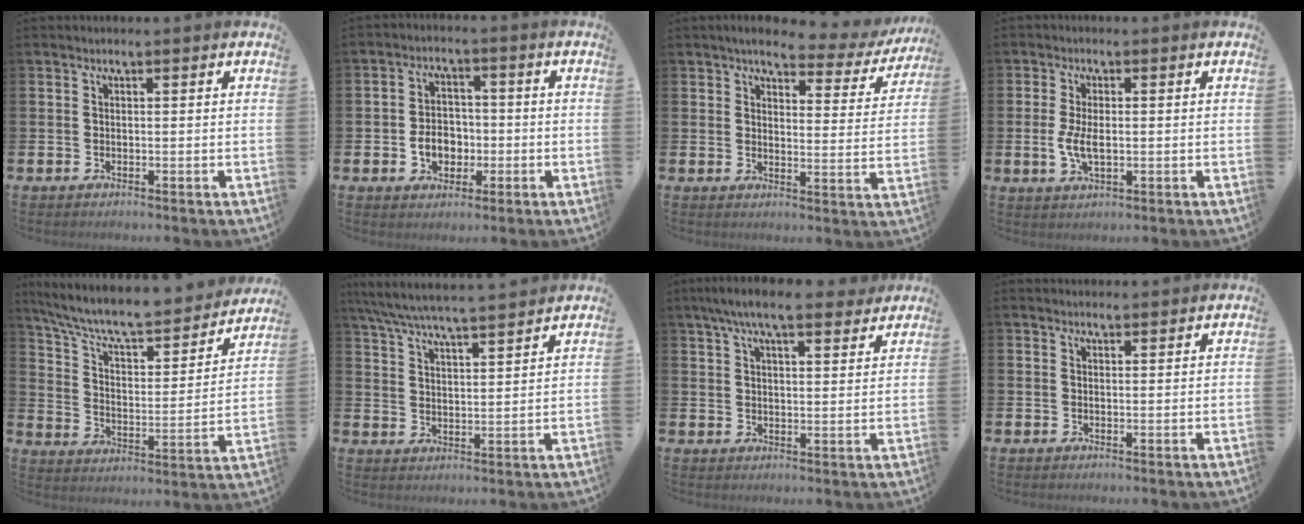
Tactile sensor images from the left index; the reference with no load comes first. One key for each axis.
{"total": 4.8, "fx": -1.2, "fy": 3.7, "fz": 2.8, "tx": -0.041, "ty": 0.000, "tz": -0.029}
{"total": 4.6, "fx": 4.0, "fy": 1.5, "fz": 1.6, "tx": -0.033, "ty": -0.028, "tz": 0.061}
{"total": 3.9, "fx": -0.1, "fy": 1.9, "fz": 3.4, "tx": -0.071, "ty": 0.002, "tz": -0.006}
{"total": 8.4, "fx": 7.4, "fy": 2.0, "fz": 3.3, "tx": -0.094, "ty": -0.056, "tz": 0.121}
{"total": 6.3, "fx": 6.0, "fy": 0.3, "fz": 1.9, "tx": -0.060, "ty": -0.037, "tz": 0.106}
{"total": 7.4, "fx": 6.5, "fy": 1.4, "fz": 3.3, "tx": -0.065, "ty": -0.023, "tz": 0.115}
{"total": 1.1, "fx": 1.1, "fy": 0.2, "fz": 0.0, "tx": 0.009, "ty": -0.005, "tz": 0.018}